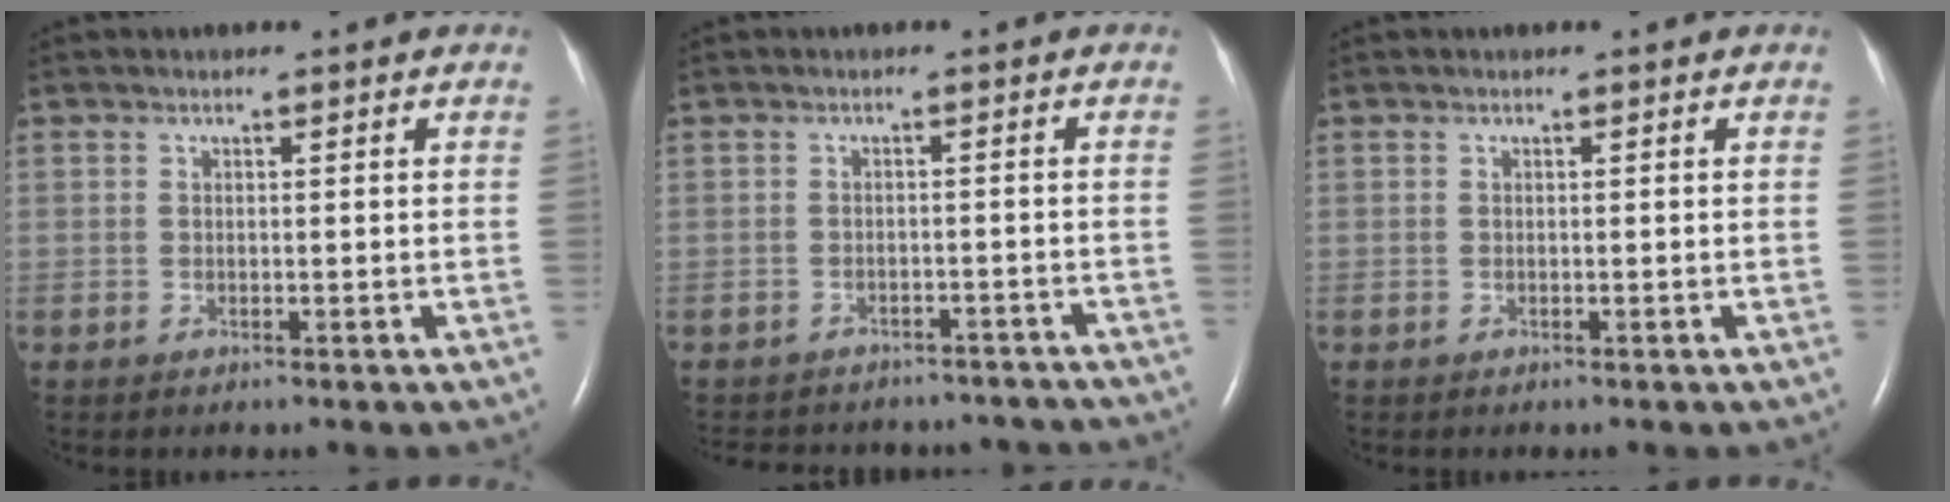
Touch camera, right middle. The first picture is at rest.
{"total": 17.0, "force": [-15.1, 6.2, 4.9], "torque": [-0.113, -0.002, -0.170]}
{"total": 0.0}